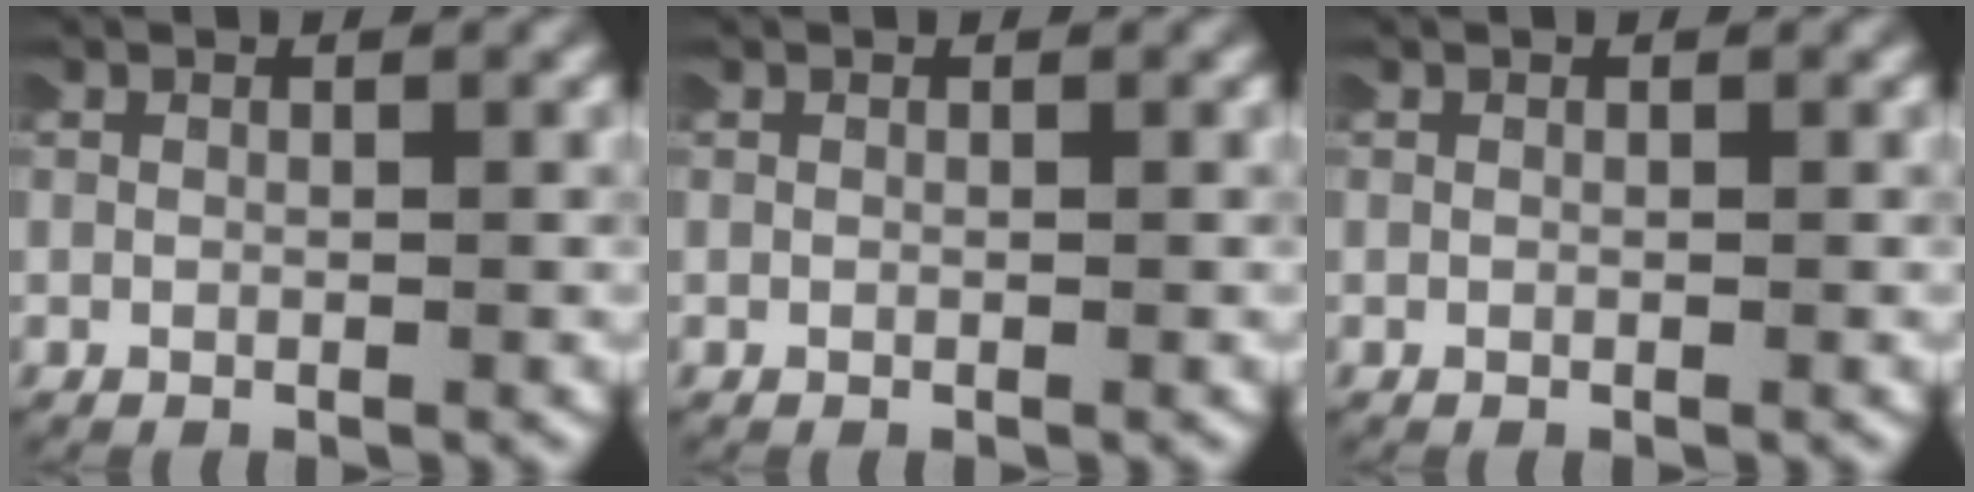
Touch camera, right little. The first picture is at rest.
{"total": 0.0}
{"total": 0.0}